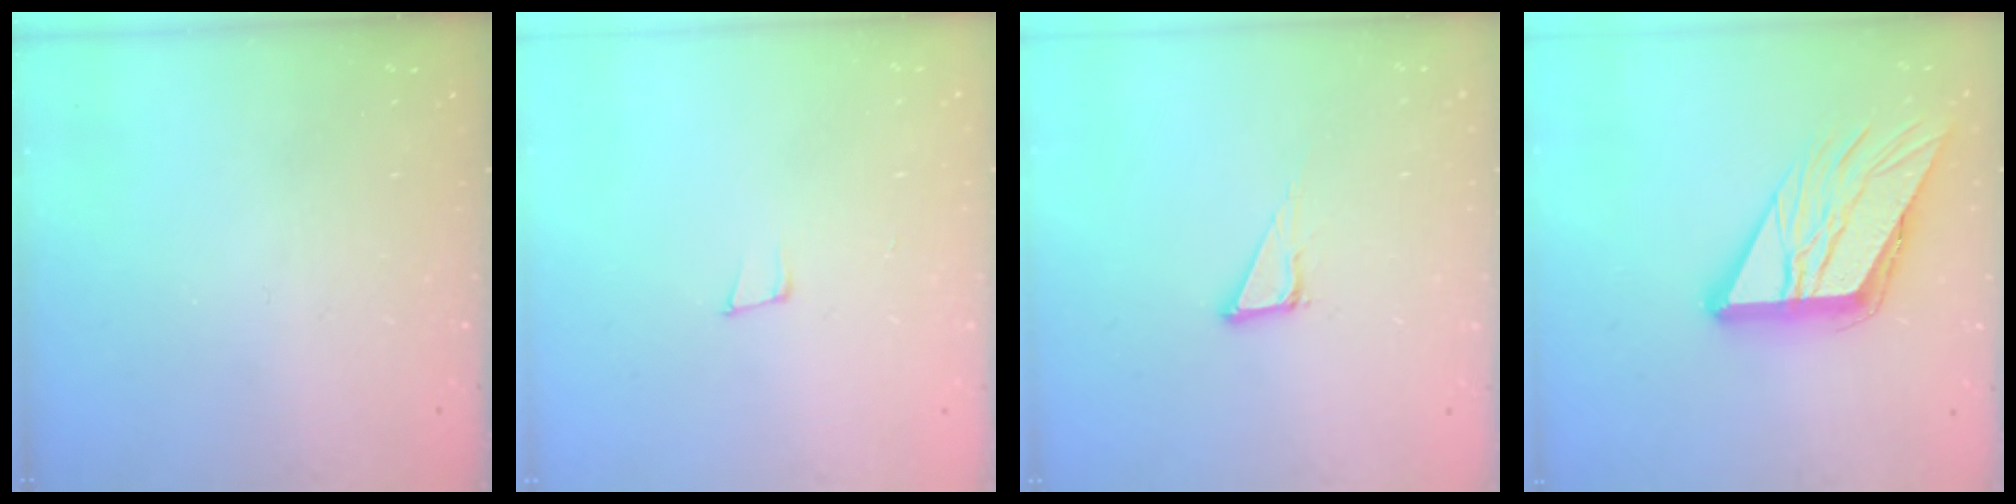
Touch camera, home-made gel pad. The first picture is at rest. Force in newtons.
{"total": 5.9, "press": 5.2, "slide": 2.8}
{"total": 4.7, "press": 4.7, "slide": 0.2}
{"total": 18.8, "press": 18.6, "slide": 2.2}